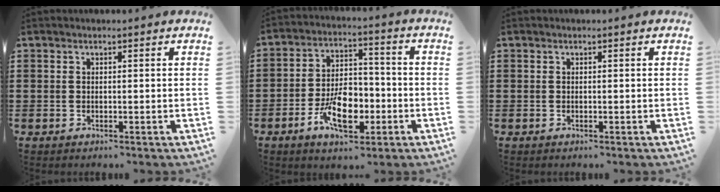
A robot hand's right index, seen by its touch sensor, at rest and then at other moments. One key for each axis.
{"total": 9.6, "fx": -3.5, "fy": 5.3, "fz": 7.2, "tx": -0.127, "ty": -0.001, "tz": -0.063}
{"total": 0.0}